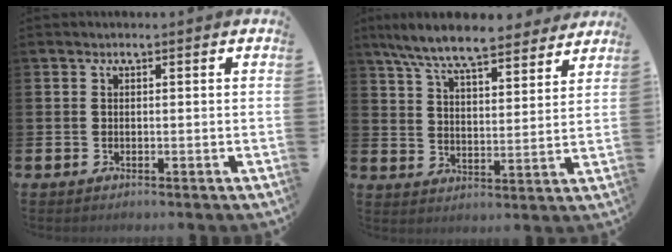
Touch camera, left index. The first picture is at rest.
{"total": 9.1, "force": [8.4, 1.3, 3.3], "torque": [-0.093, -0.043, 0.150]}